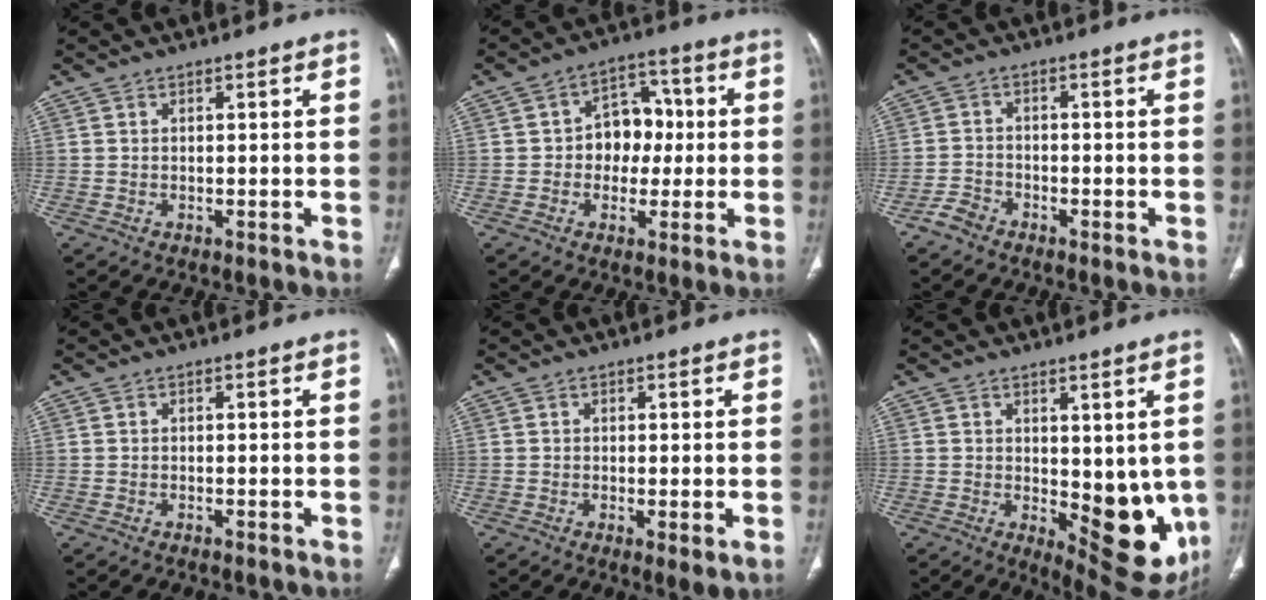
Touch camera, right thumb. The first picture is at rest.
{"total": 9.2, "force": [-0.1, 7.3, 5.7], "torque": [-0.035, 0.027, -0.008]}
{"total": 2.7, "force": [-2.2, 1.5, 0.6], "torque": [-0.014, 0.011, -0.046]}
{"total": 0.7, "force": [-0.5, 0.1, 0.4], "torque": [-0.011, -0.002, -0.006]}
{"total": 2.8, "force": [-0.6, 0.6, 2.6], "torque": [-0.052, -0.012, -0.012]}
{"total": 13.3, "force": [-1.3, 5.9, 11.9], "torque": [-0.114, -0.027, -0.001]}